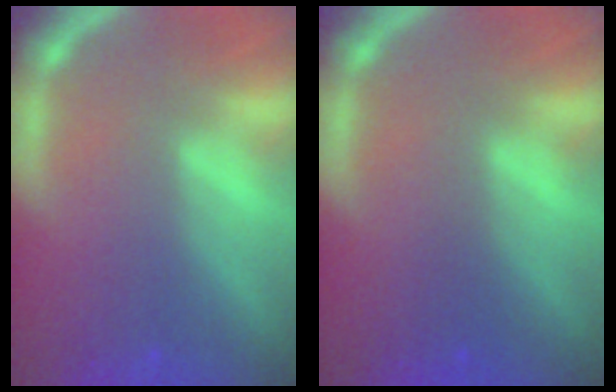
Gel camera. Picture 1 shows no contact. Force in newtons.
{"total": 0.9}